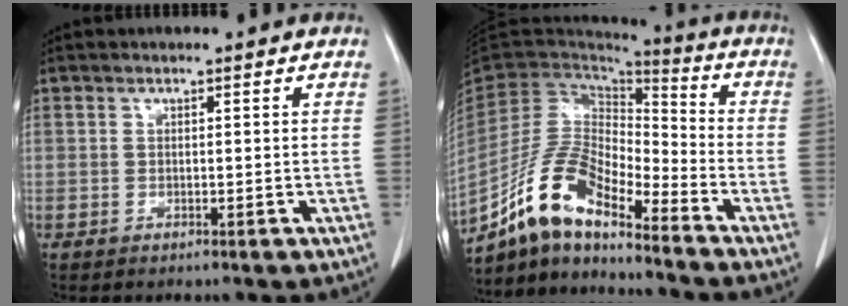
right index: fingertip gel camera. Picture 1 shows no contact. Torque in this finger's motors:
{"motor_torque": [1.08, -1.06, 0.32, 0.08]}